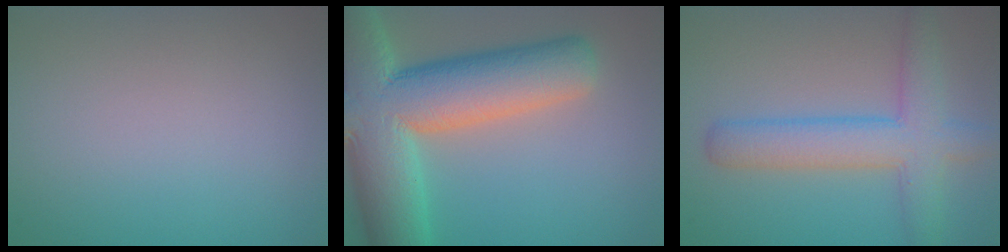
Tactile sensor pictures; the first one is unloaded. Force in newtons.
{"total": 14.1, "press": 14.1, "slide": 0.9}
{"total": 4.6, "press": 4.5, "slide": 0.2}